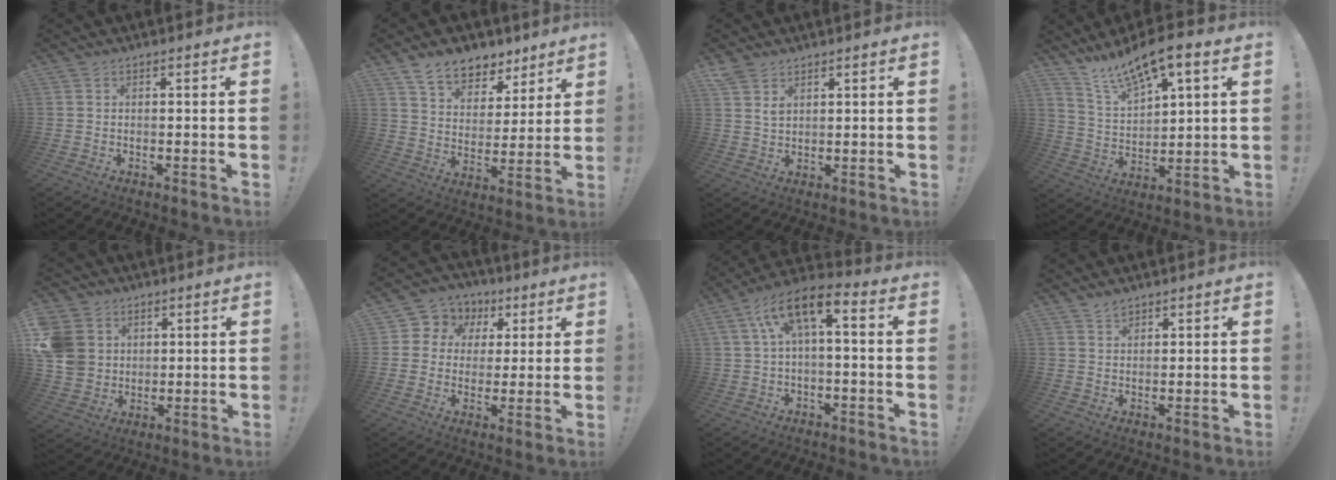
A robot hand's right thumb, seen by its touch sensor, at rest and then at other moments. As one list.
[{"total": 11.0, "force": [8.4, 6.2, 3.5], "torque": [-0.062, -0.059, 0.160]}, {"total": 3.9, "force": [2.8, 2.1, 1.7], "torque": [-0.025, -0.016, 0.053]}, {"total": 12.1, "force": [9.5, 3.2, 6.8], "torque": [-0.127, -0.063, 0.168]}, {"total": 11.4, "force": [3.1, 10.0, 4.6], "torque": [-0.081, -0.015, 0.067]}, {"total": 7.4, "force": [1.5, 7.0, 2.0], "torque": [-0.028, -0.011, 0.034]}, {"total": 9.2, "force": [1.9, 3.6, 8.2], "torque": [-0.142, -0.004, 0.034]}, {"total": 2.0, "force": [1.8, 0.6, 0.5], "torque": [0.001, -0.012, 0.033]}]